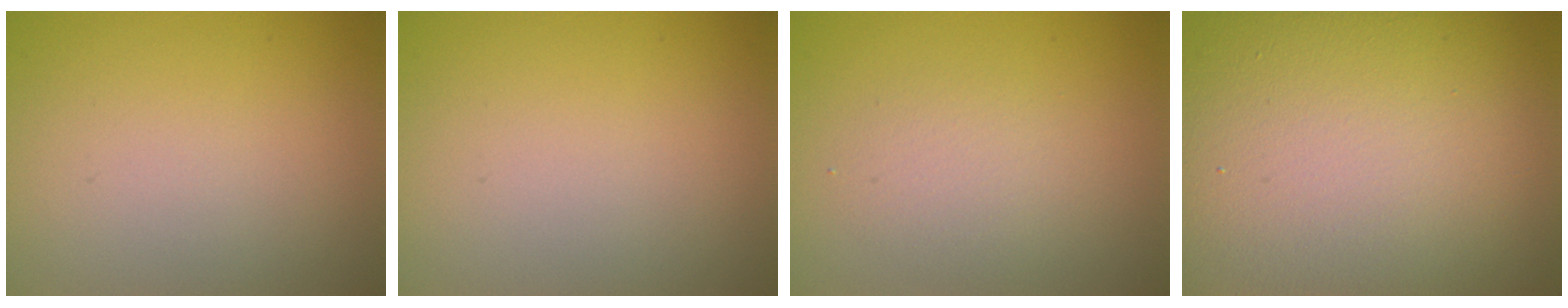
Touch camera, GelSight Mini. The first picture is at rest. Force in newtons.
{"total": 0.0}
{"total": 2.0, "press": 2.0, "slide": 0.2}
{"total": 19.8, "press": 19.7, "slide": 1.1}